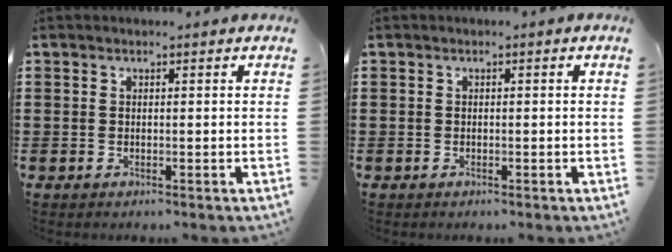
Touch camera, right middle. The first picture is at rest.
{"total": 0.0}